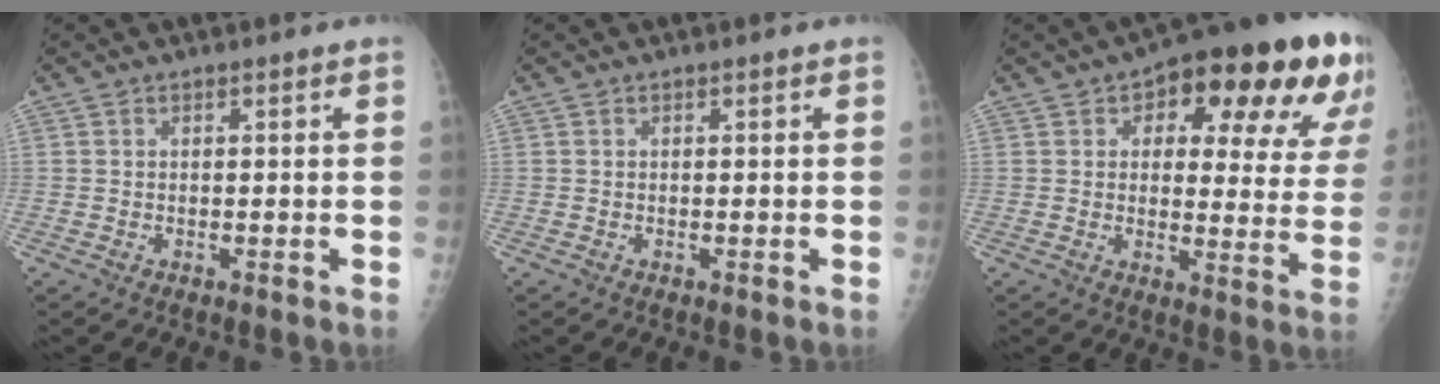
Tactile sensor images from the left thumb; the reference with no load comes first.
{"total": 0.0}
{"total": 23.8, "force": [11.9, 9.9, 18.1], "torque": [-0.191, -0.007, 0.151]}